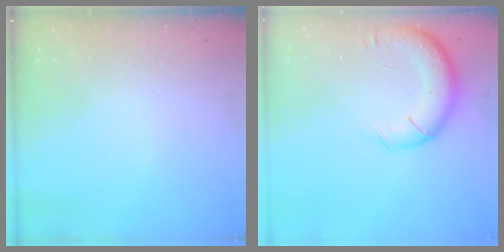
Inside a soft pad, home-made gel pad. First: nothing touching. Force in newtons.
{"total": 14.1, "press": 13.5, "slide": 3.8}